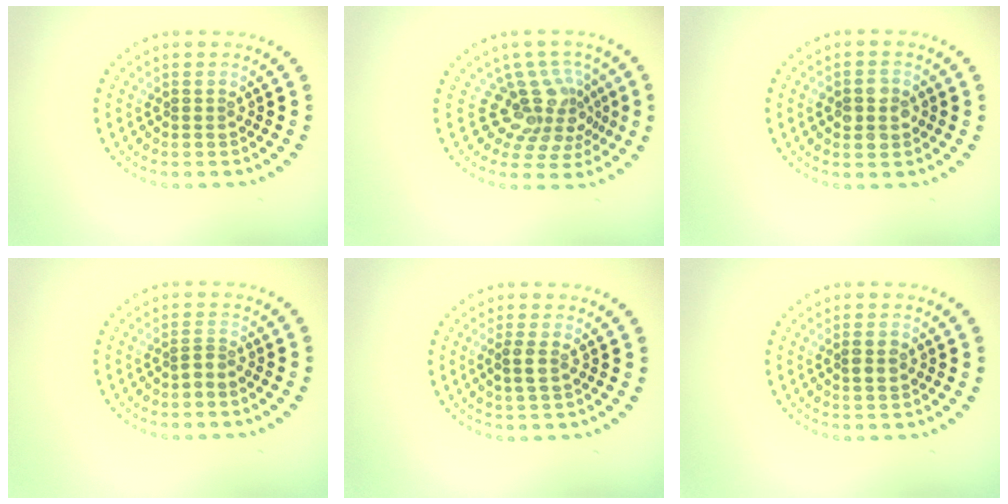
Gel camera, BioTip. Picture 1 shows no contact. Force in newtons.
{"total": 4.7, "press": 3.2, "slide": 3.4}
{"total": 2.5, "press": 2.5, "slide": 0.2}
{"total": 0.8, "press": 0.5, "slide": 0.7}
{"total": 1.5, "press": 1.4, "slide": 0.6}
{"total": 1.6, "press": 1.6, "slide": 0.3}